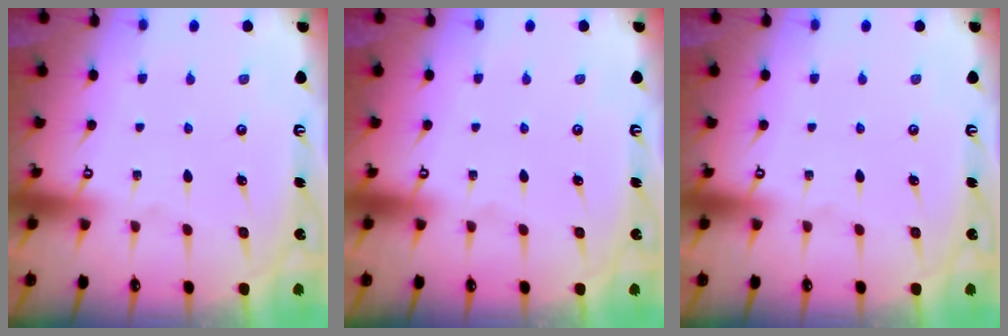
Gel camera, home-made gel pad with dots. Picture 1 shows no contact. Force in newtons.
{"total": 0.0}
{"total": 0.0}